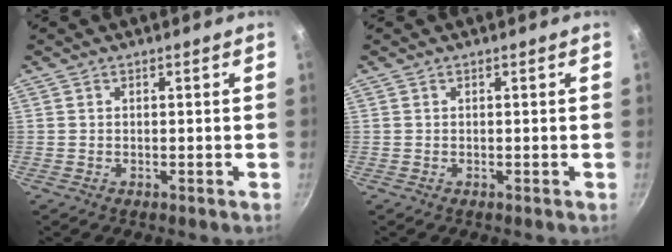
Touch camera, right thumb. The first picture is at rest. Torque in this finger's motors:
{"motor_torque": [0.00, 0.00, -0.14, 0.21, 0.00]}